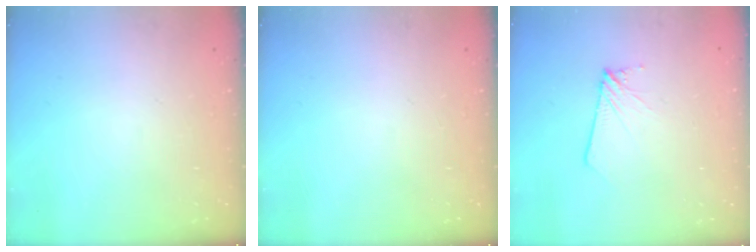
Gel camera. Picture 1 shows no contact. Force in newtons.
{"total": 0.0}
{"total": 2.8, "press": 2.8, "slide": 0.4}